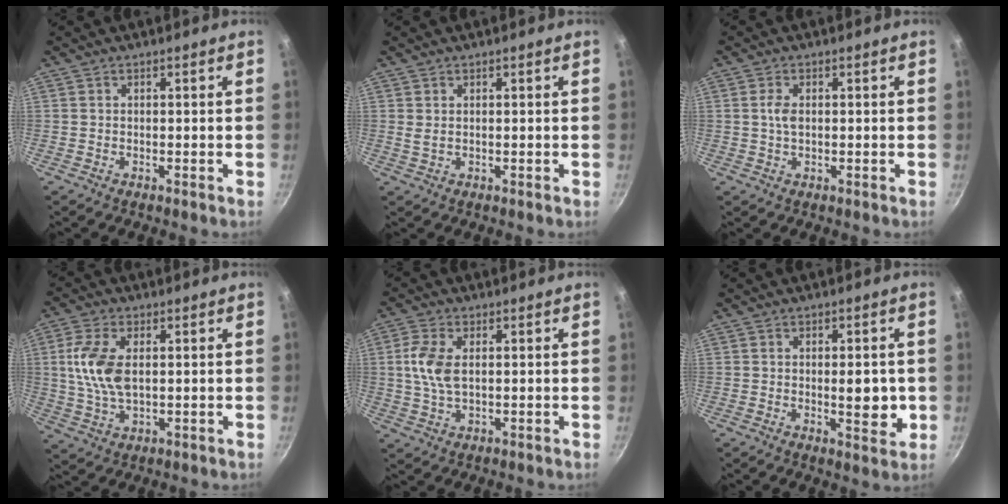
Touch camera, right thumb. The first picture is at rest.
{"total": 1.1, "force": [0.5, 0.4, 0.9], "torque": [-0.018, -0.003, 0.010]}
{"total": 2.6, "force": [0.4, 1.4, 2.1], "torque": [-0.042, 0.001, 0.006]}
{"total": 9.8, "force": [1.5, 5.3, 8.1], "torque": [-0.163, 0.000, 0.030]}
{"total": 7.0, "force": [1.1, 3.8, 5.8], "torque": [-0.121, 0.004, 0.020]}
{"total": 6.4, "force": [-0.5, 2.8, 5.8], "torque": [-0.059, -0.009, -0.005]}